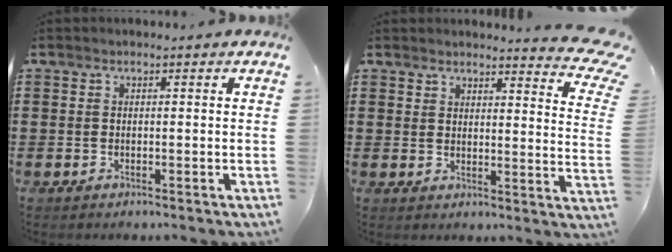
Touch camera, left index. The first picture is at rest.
{"total": 5.1, "force": [4.6, 0.8, 2.0], "torque": [-0.033, -0.019, 0.080]}